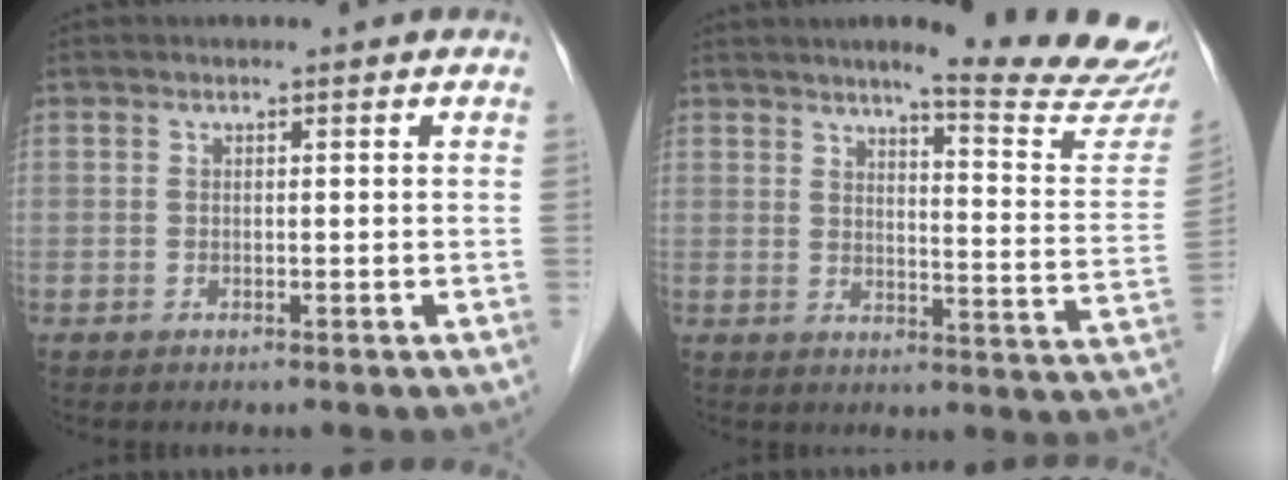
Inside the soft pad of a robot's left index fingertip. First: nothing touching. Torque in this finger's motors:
{"motor_torque": [1.07, -1.07, 0.38, 0.05]}